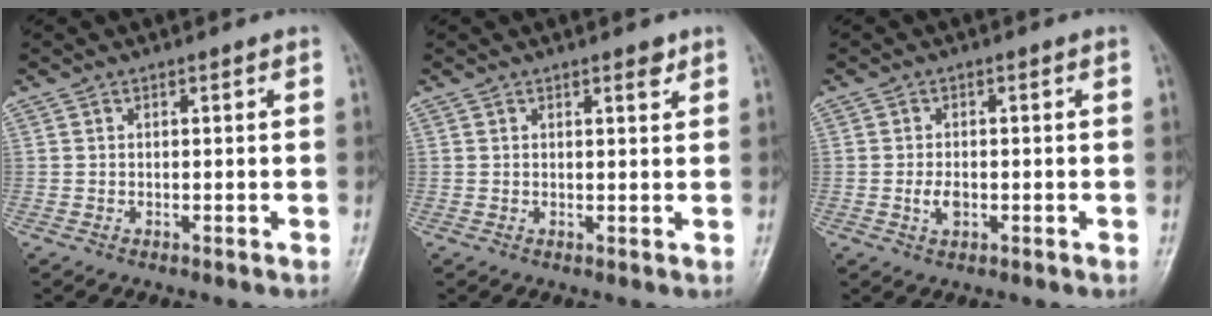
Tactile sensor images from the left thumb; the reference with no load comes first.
{"total": 1.7, "force": [1.2, 0.6, 1.1], "torque": [-0.010, -0.006, 0.016]}
{"total": 2.7, "force": [-0.7, 1.6, 2.1], "torque": [-0.037, 0.000, -0.012]}